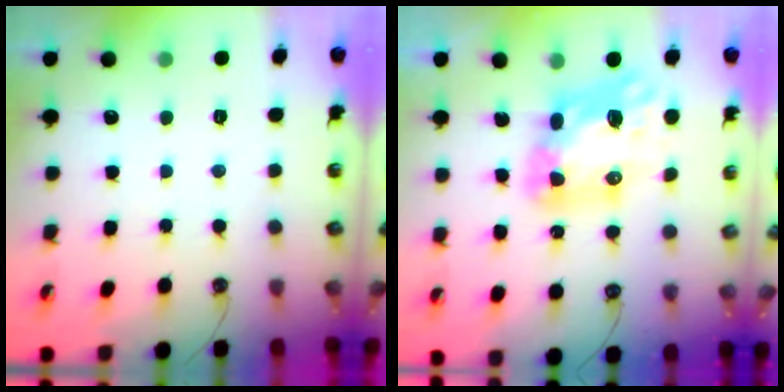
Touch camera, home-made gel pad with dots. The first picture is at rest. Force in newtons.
{"total": 11.5, "press": 11.5, "slide": 1.1}